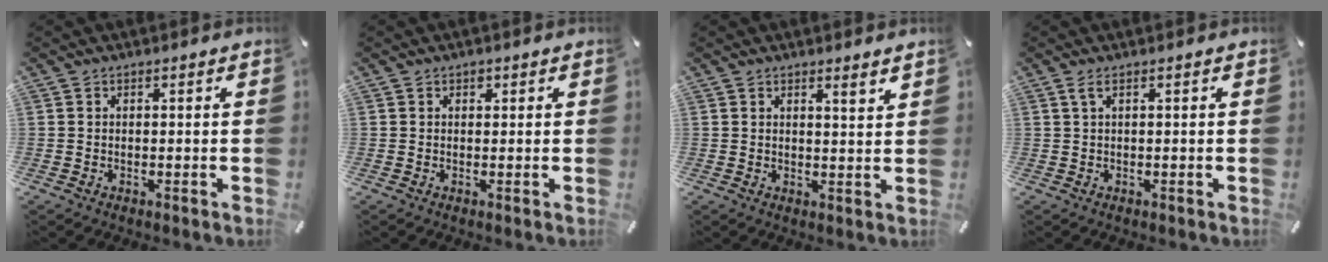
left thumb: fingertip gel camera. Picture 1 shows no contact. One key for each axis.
{"total": 0.9, "fx": 0.4, "fy": 0.8, "fz": 0.2, "tx": -0.003, "ty": 0.003, "tz": 0.007}
{"total": 2.4, "fx": 2.2, "fy": 0.0, "fz": 1.0, "tx": -0.014, "ty": -0.016, "tz": 0.037}
{"total": 1.4, "fx": 0.4, "fy": 0.2, "fz": 1.4, "tx": -0.028, "ty": 0.001, "tz": 0.007}